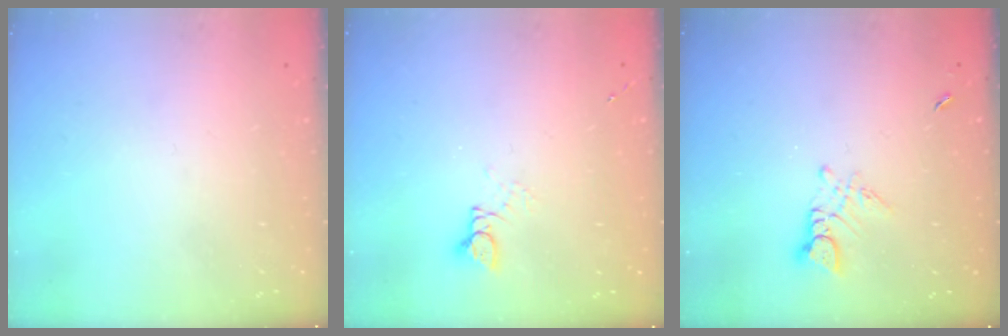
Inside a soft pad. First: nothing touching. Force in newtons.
{"total": 2.4, "press": 2.4, "slide": 0.3}
{"total": 3.4, "press": 3.4, "slide": 0.4}